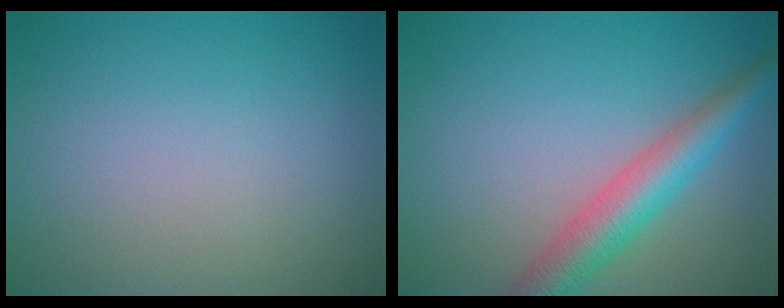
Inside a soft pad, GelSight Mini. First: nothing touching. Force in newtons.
{"total": 4.8, "press": 4.8, "slide": 0.2}